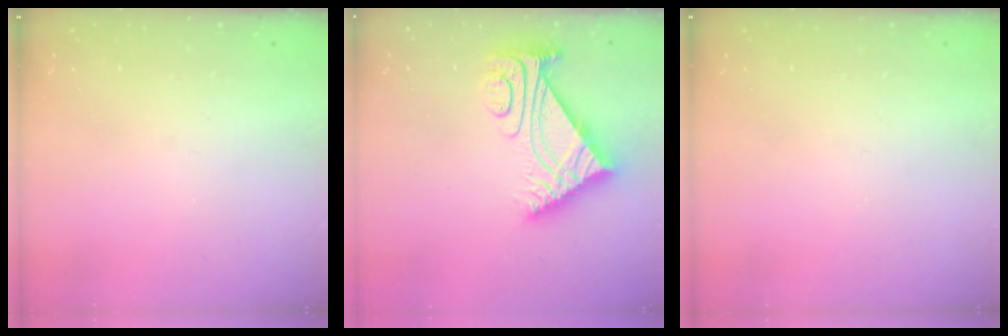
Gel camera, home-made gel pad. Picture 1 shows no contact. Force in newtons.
{"total": 8.6, "press": 8.5, "slide": 1.0}
{"total": 0.0}